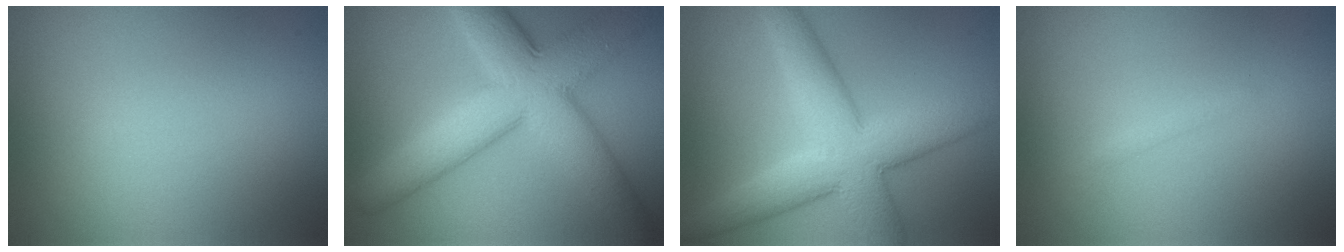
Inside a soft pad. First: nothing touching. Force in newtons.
{"total": 10.9, "press": 10.9, "slide": 0.2}
{"total": 8.7, "press": 8.6, "slide": 0.4}
{"total": 0.7, "press": 0.7, "slide": 0.1}